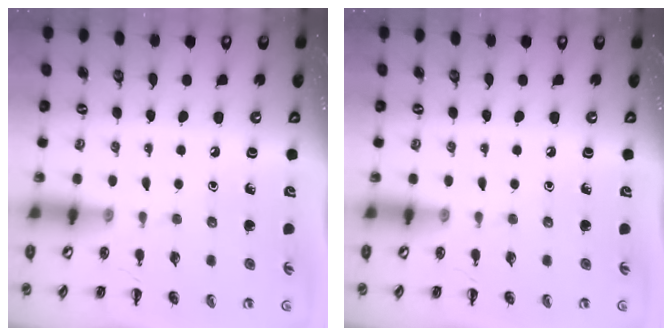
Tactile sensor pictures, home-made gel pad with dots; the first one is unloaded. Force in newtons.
{"total": 0.0}